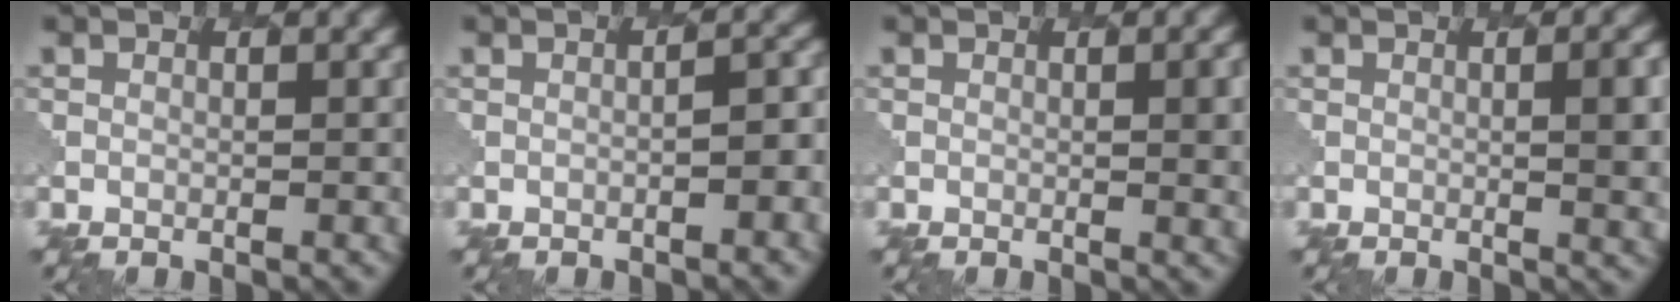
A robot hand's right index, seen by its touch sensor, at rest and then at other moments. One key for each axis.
{"total": 3.0, "fx": -1.2, "fy": 0.8, "fz": 2.6, "tx": -0.030, "ty": 0.014, "tz": -0.021}
{"total": 4.1, "fx": 0.5, "fy": 1.3, "fz": 3.8, "tx": -0.041, "ty": 0.000, "tz": 0.005}
{"total": 6.2, "fx": 0.6, "fy": 2.3, "fz": 5.7, "tx": -0.048, "ty": 0.003, "tz": 0.006}